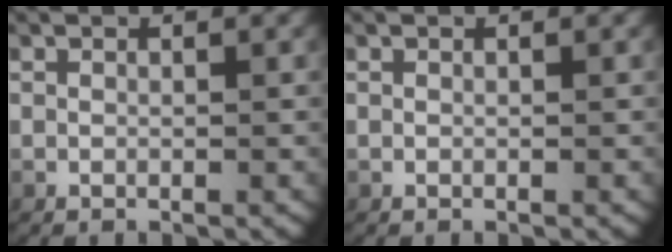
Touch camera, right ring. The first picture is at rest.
{"total": 0.0}